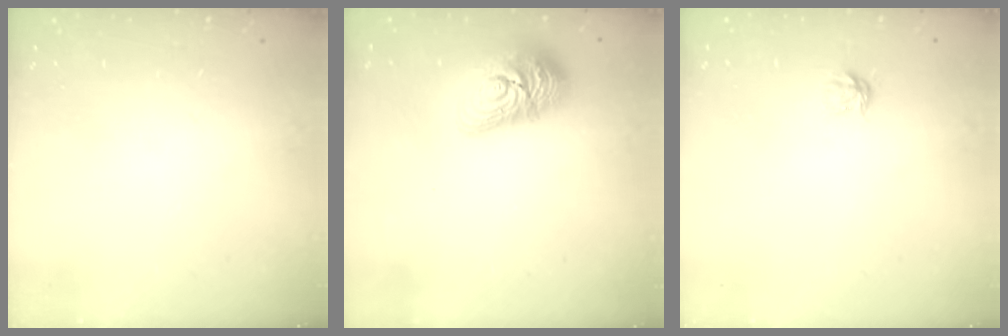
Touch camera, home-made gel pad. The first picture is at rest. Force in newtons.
{"total": 14.6, "press": 14.5, "slide": 1.1}
{"total": 3.9, "press": 3.9, "slide": 0.4}